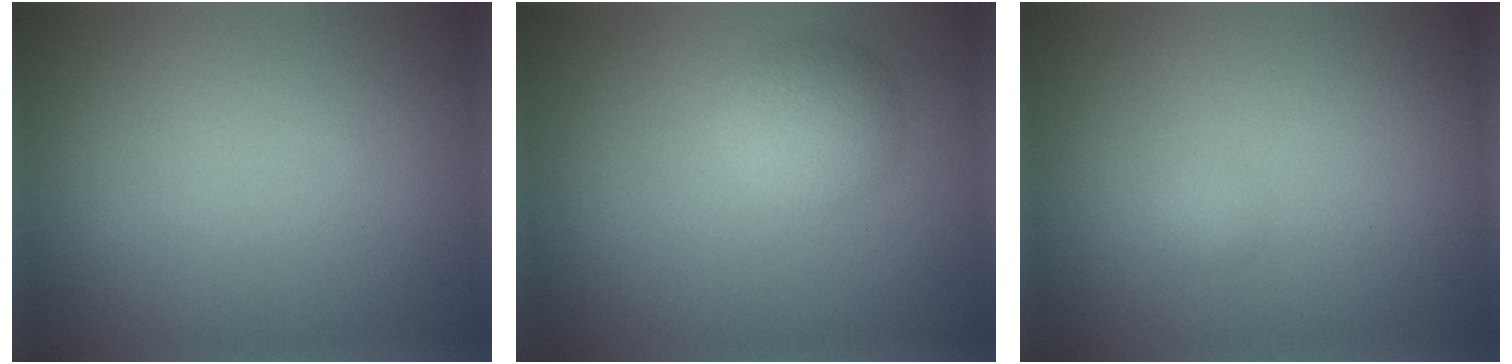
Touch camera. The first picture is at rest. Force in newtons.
{"total": 3.0, "press": 3.0, "slide": 0.0}
{"total": 0.6, "press": 0.6, "slide": 0.0}